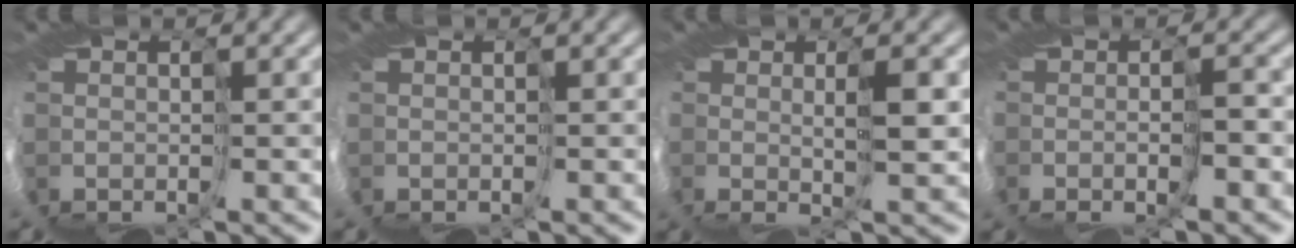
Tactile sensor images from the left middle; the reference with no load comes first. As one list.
[{"total": 0.0}, {"total": 3.0, "force": [1.6, -0.6, 2.4], "torque": [-0.051, -0.004, 0.030]}, {"total": 2.2, "force": [-0.9, -1.3, 1.4], "torque": [-0.028, -0.008, -0.019]}]